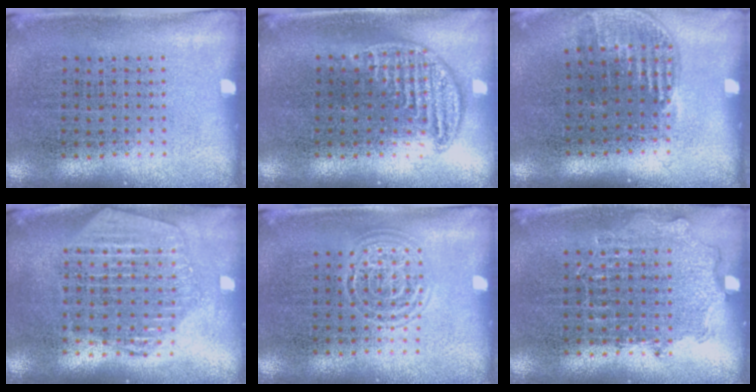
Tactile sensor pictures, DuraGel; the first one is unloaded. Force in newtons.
{"total": 0.8, "press": 0.8, "slide": 0.1}
{"total": 1.1, "press": 0.9, "slide": 0.6}
{"total": 2.2, "press": 2.0, "slide": 1.0}
{"total": 1.4, "press": 1.4, "slide": 0.1}
{"total": 0.8, "press": 0.7, "slide": 0.3}